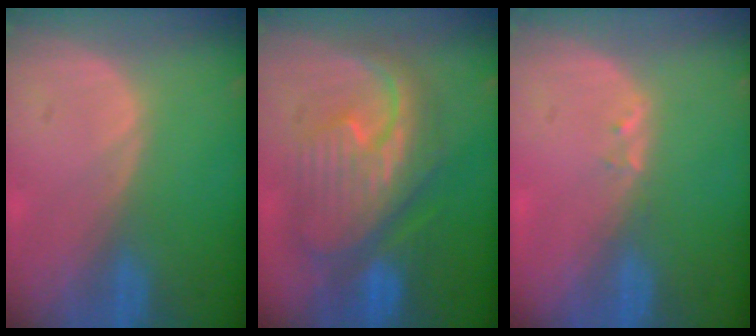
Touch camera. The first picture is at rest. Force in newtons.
{"total": 10.7, "press": 10.7, "slide": 0.9}
{"total": 1.0, "press": 0.9, "slide": 0.5}